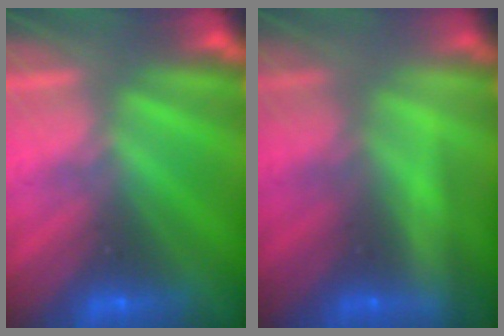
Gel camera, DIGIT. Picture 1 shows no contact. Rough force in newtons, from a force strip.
{"total": 2.2}